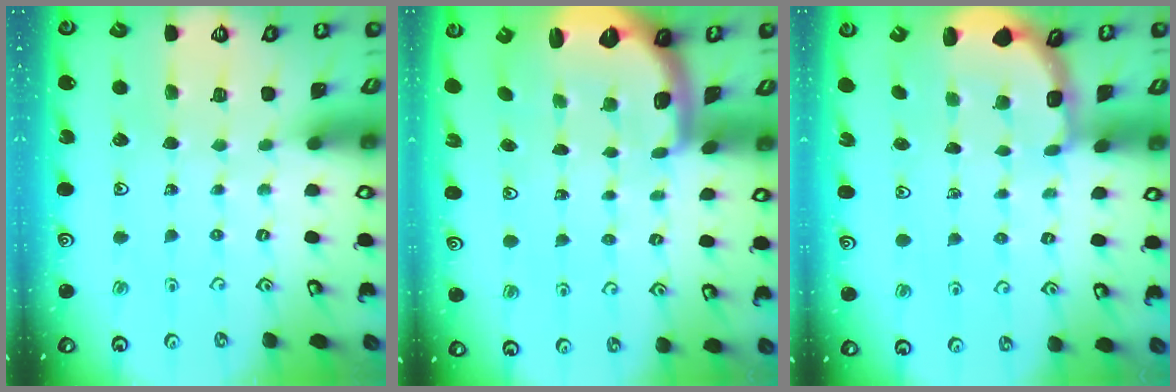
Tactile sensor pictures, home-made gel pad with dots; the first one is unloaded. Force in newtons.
{"total": 2.1, "press": 1.9, "slide": 0.9}
{"total": 2.9, "press": 2.5, "slide": 1.4}